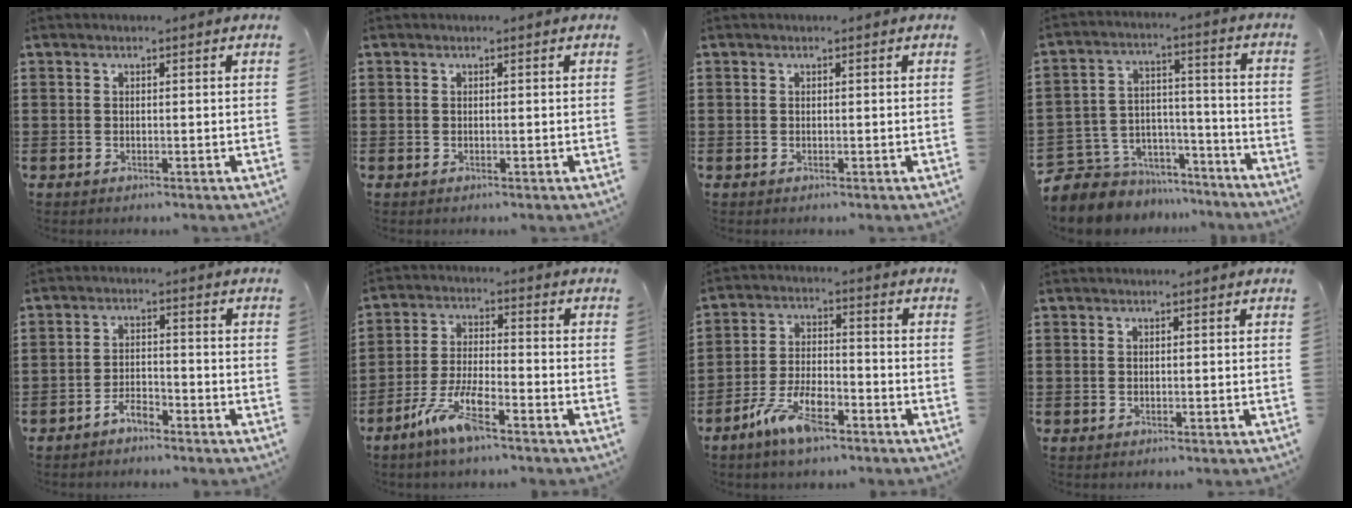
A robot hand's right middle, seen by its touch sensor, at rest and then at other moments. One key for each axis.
{"total": 0.0}
{"total": 0.0}
{"total": 6.9, "fx": -5.8, "fy": 3.6, "fz": -0.2, "tx": -0.021, "ty": 0.007, "tz": -0.118}
{"total": 3.2, "fx": -2.9, "fy": 0.8, "fz": 1.2, "tx": -0.031, "ty": 0.006, "tz": -0.060}
{"total": 7.7, "fx": -5.1, "fy": 1.7, "fz": 5.5, "tx": -0.128, "ty": -0.004, "tz": -0.100}
{"total": 8.3, "fx": -5.4, "fy": 3.0, "fz": 5.6, "tx": -0.119, "ty": 0.006, "tz": -0.101}
{"total": 0.0}